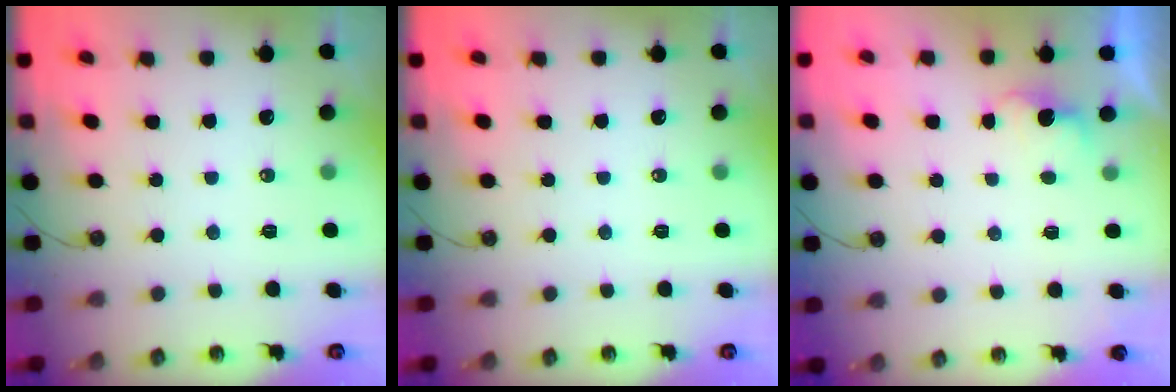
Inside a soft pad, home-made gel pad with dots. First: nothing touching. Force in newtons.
{"total": 0.0}
{"total": 1.5, "press": 1.3, "slide": 0.8}